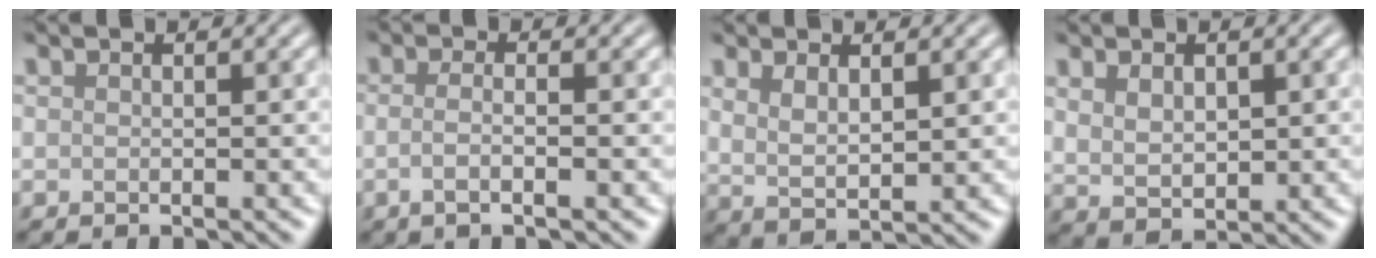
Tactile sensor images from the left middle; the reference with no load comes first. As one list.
[{"total": 2.6, "force": [-0.5, 0.9, 2.3], "torque": [-0.034, -0.005, -0.016]}, {"total": 3.1, "force": [1.4, 1.1, 2.5], "torque": [-0.055, -0.009, 0.032]}, {"total": 3.1, "force": [0.8, 1.9, 2.4], "torque": [-0.051, -0.005, 0.024]}]